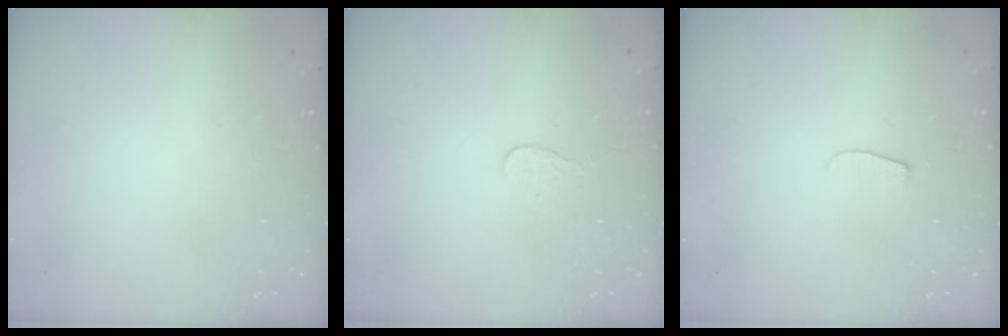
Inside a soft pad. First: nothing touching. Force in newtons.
{"total": 3.2, "press": 3.2, "slide": 0.3}
{"total": 4.3, "press": 4.3, "slide": 0.5}